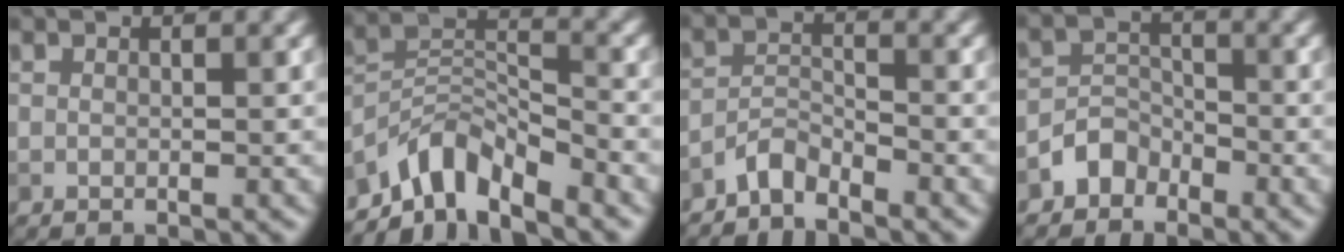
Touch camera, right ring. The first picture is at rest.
{"total": 6.0, "force": [-5.0, 2.1, 2.6], "torque": [-0.033, 0.000, -0.105]}
{"total": 2.4, "force": [-2.3, 0.5, 0.7], "torque": [-0.014, 0.009, -0.051]}
{"total": 2.4, "force": [-1.8, 1.5, 0.4], "torque": [-0.001, 0.013, -0.038]}